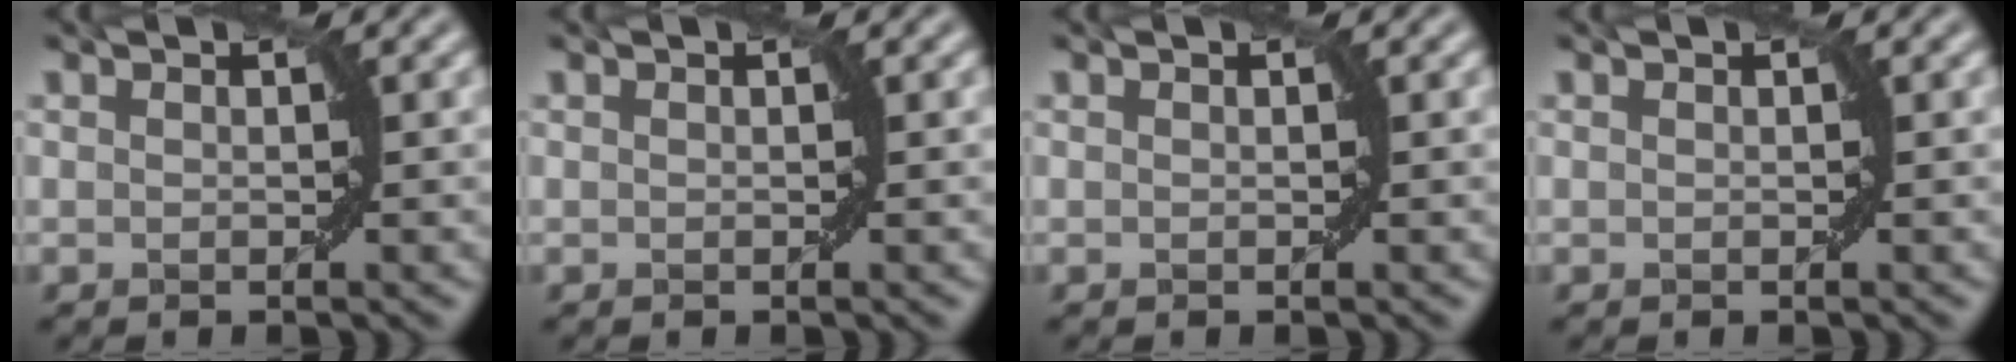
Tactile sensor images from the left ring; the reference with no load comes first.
{"total": 0.0}
{"total": 0.0}
{"total": 0.0}